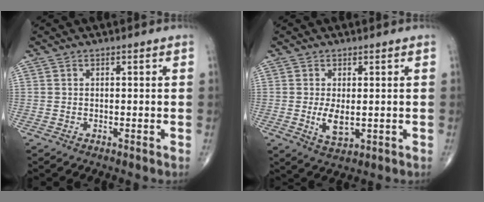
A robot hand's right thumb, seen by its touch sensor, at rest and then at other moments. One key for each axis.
{"total": 4.6, "fx": -0.3, "fy": 2.2, "fz": 4.1, "tx": -0.073, "ty": -0.013, "tz": 0.002}